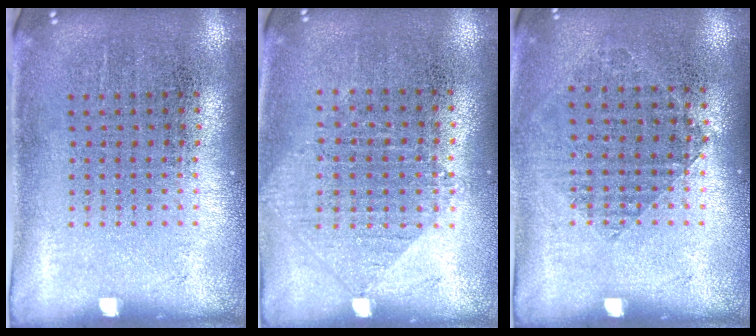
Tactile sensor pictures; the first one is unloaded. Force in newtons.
{"total": 0.5, "press": 0.5, "slide": 0.2}
{"total": 0.9, "press": 0.8, "slide": 0.4}